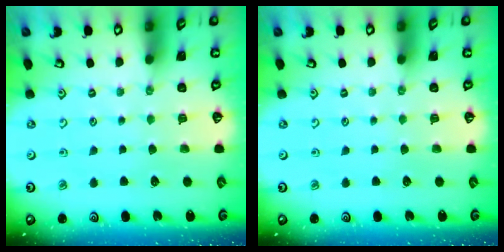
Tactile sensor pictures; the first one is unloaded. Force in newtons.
{"total": 0.0}